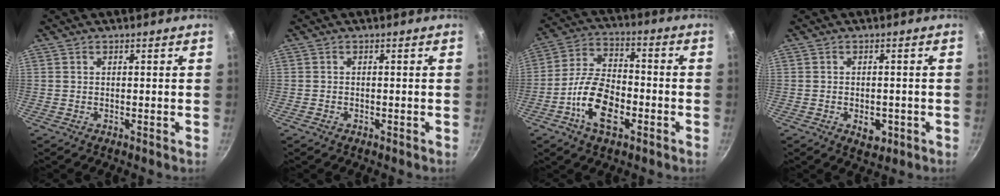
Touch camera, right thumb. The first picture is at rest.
{"total": 0.8, "force": [-0.5, 0.5, 0.3], "torque": [-0.008, 0.004, -0.008]}
{"total": 13.1, "force": [-4.9, 7.0, 10.0], "torque": [-0.176, 0.035, -0.099]}
{"total": 4.3, "force": [-1.4, 2.7, 3.0], "torque": [-0.027, 0.006, -0.013]}